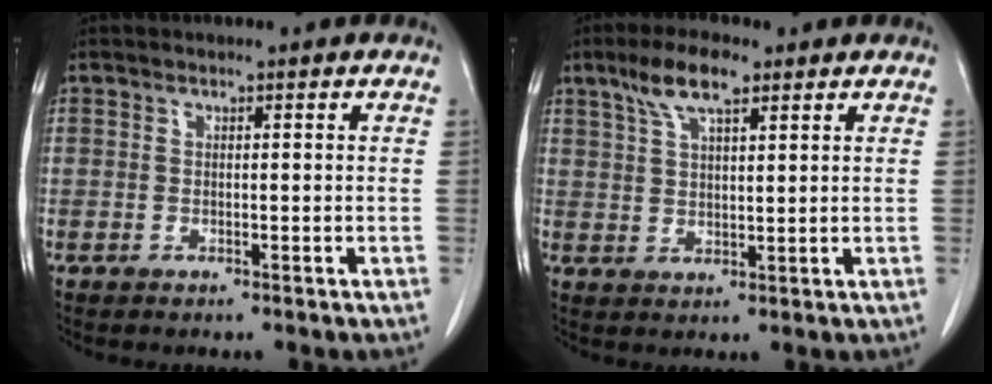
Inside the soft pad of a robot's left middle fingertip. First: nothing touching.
{"total": 6.7, "force": [4.3, 1.7, 4.9], "torque": [-0.103, 0.014, 0.082]}